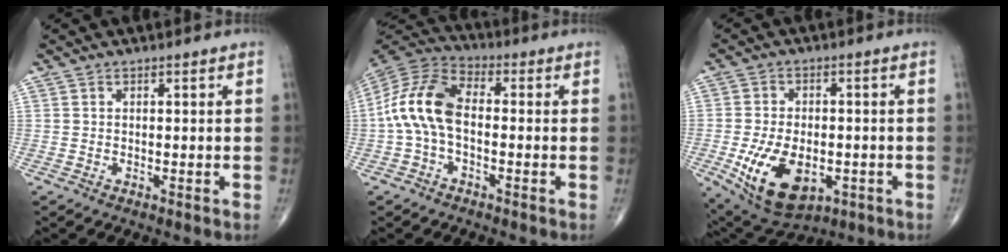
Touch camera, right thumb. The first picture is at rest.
{"total": 11.8, "force": [-1.0, 6.6, 9.7], "torque": [-0.201, 0.033, -0.030]}
{"total": 14.4, "force": [-4.2, 8.4, 10.9], "torque": [-0.179, 0.001, -0.052]}